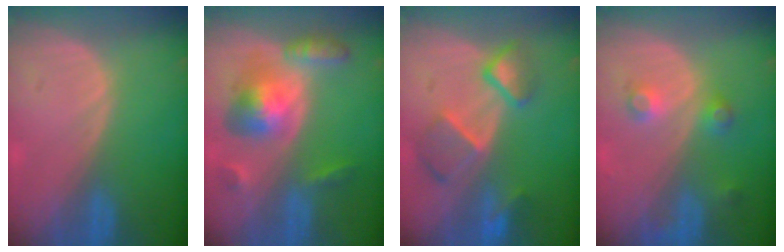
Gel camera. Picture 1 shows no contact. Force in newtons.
{"total": 7.9, "press": 7.9, "slide": 0.5}
{"total": 7.5, "press": 6.7, "slide": 3.5}
{"total": 3.8, "press": 3.5, "slide": 1.4}